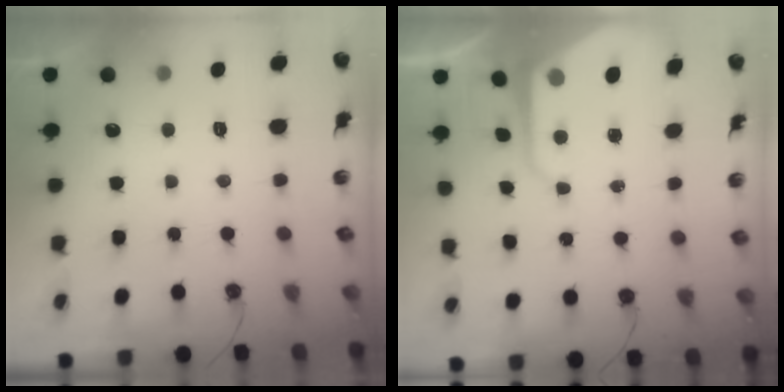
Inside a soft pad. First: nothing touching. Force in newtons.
{"total": 9.0, "press": 9.0, "slide": 0.5}